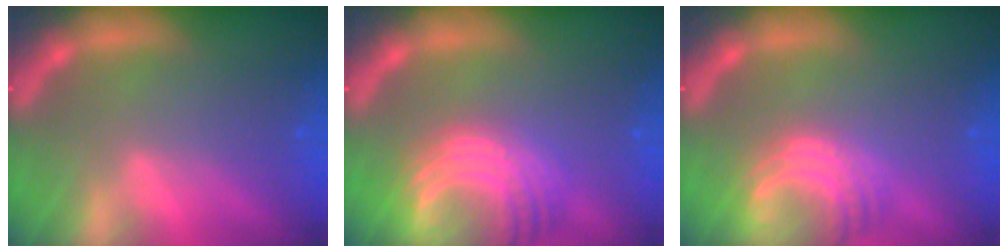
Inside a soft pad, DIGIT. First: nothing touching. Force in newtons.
{"total": 9.0}
{"total": 5.5}